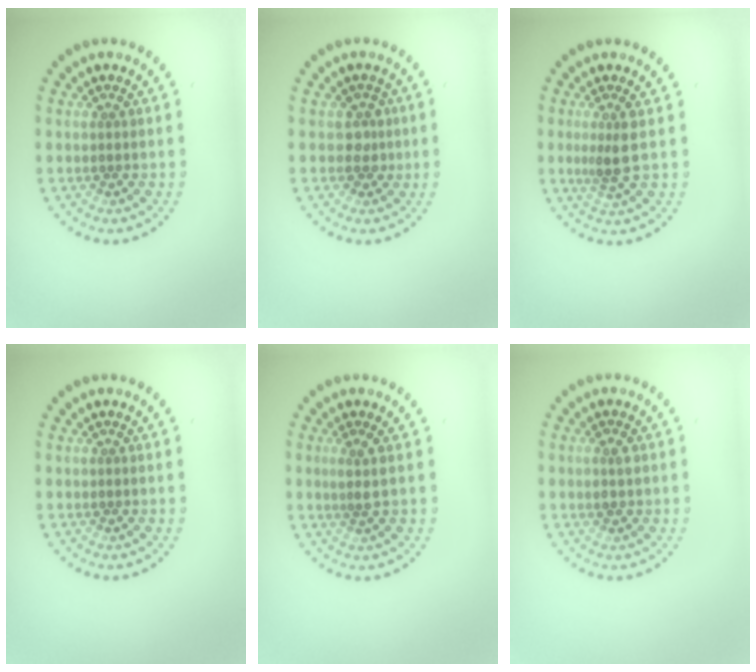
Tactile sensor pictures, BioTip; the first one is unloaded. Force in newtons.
{"total": 1.6, "press": 1.3, "slide": 0.9}
{"total": 2.3, "press": 1.8, "slide": 1.5}
{"total": 0.0}
{"total": 1.5, "press": 1.2, "slide": 0.9}
{"total": 1.4, "press": 1.4, "slide": 0.2}